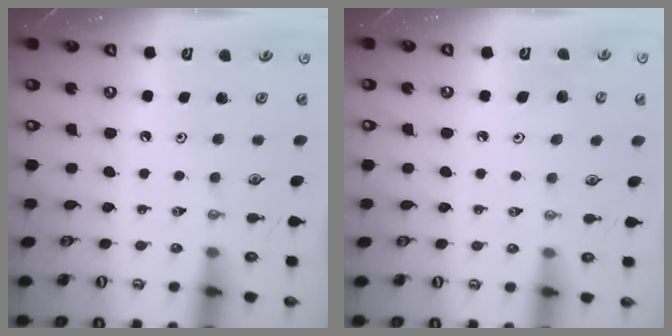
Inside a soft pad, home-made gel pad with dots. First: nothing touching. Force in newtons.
{"total": 5.6, "press": 5.4, "slide": 1.4}